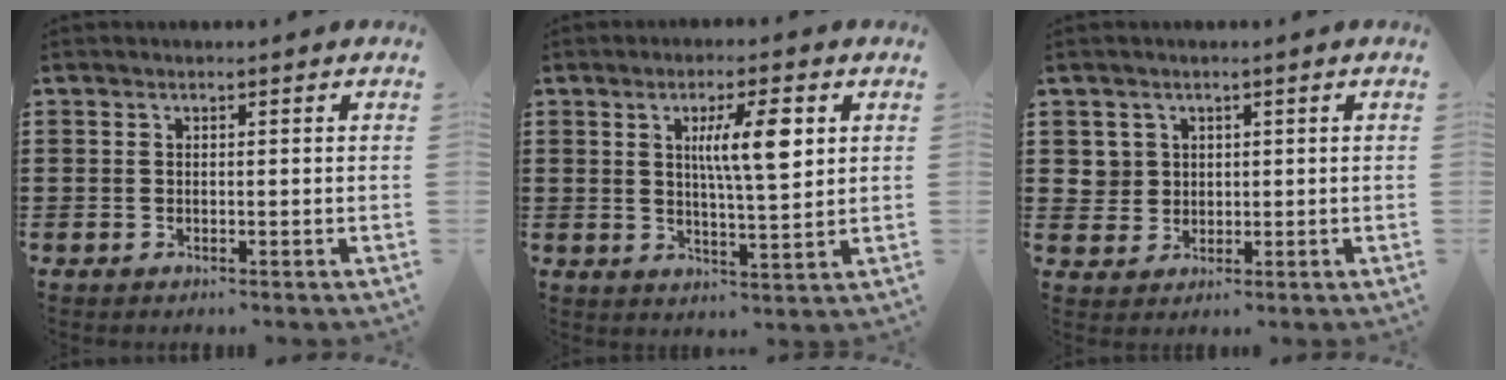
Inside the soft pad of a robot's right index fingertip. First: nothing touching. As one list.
[{"total": 7.9, "force": [2.5, 1.5, 7.3], "torque": [-0.137, 0.003, 0.036]}, {"total": 3.0, "force": [1.0, 2.8, 0.4], "torque": [-0.023, 0.010, 0.019]}]